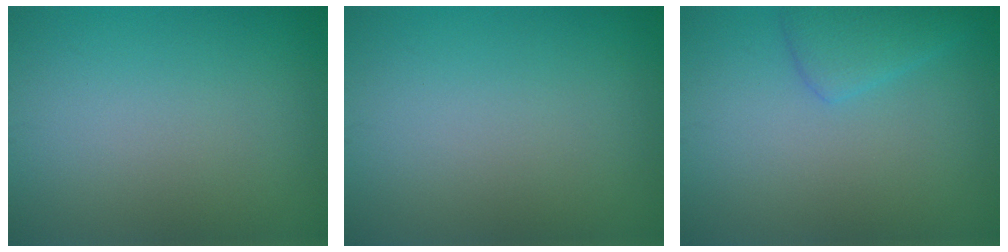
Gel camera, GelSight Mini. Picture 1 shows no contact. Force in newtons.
{"total": 0.0}
{"total": 2.5, "press": 2.5, "slide": 0.0}